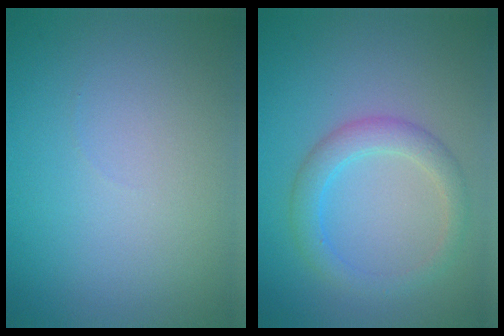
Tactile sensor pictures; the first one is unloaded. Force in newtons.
{"total": 2.9, "press": 2.9, "slide": 0.1}